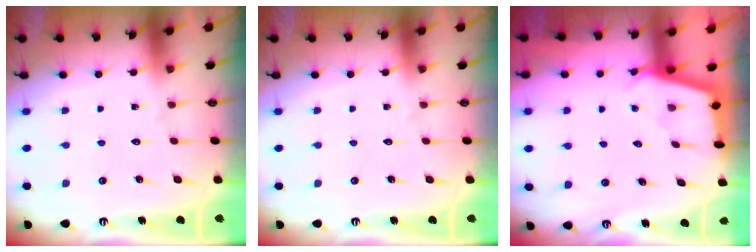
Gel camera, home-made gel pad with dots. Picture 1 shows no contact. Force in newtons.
{"total": 0.0}
{"total": 2.5, "press": 2.5, "slide": 0.1}